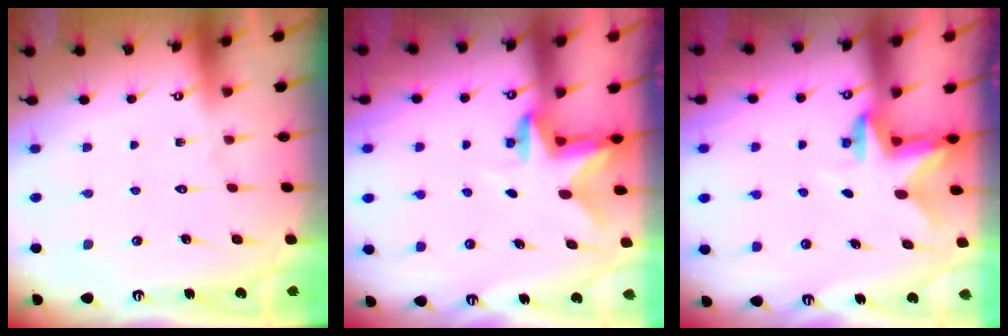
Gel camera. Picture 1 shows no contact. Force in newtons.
{"total": 2.9, "press": 2.9, "slide": 0.5}
{"total": 2.9, "press": 2.9, "slide": 0.5}